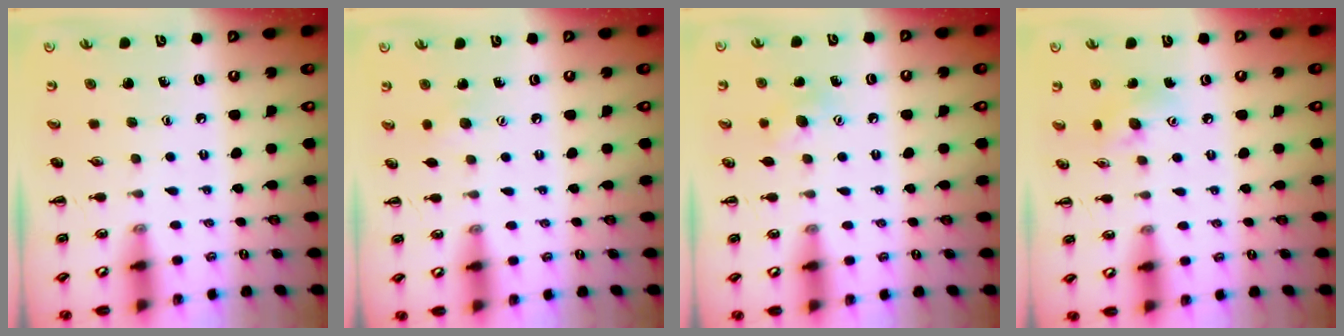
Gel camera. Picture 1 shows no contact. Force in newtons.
{"total": 3.8, "press": 3.7, "slide": 1.0}
{"total": 6.3, "press": 6.0, "slide": 1.7}
{"total": 6.5, "press": 6.5, "slide": 0.7}